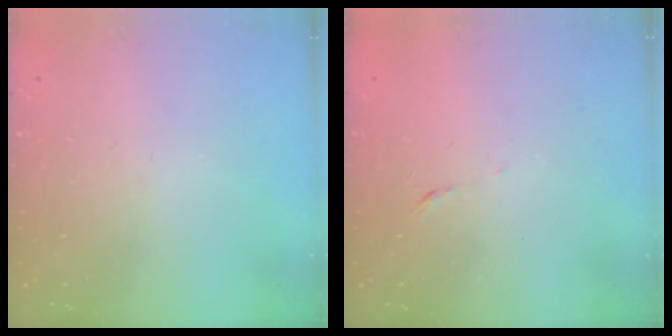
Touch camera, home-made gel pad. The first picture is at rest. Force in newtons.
{"total": 4.4, "press": 4.3, "slide": 0.8}